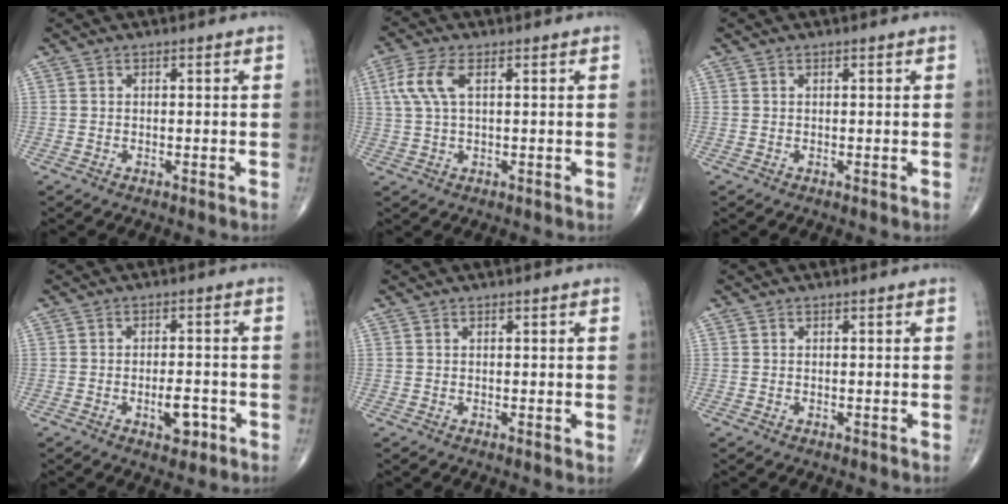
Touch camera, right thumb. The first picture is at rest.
{"total": 6.2, "force": [1.8, 2.6, 5.4], "torque": [-0.142, 0.014, 0.038]}
{"total": 0.0}
{"total": 4.7, "force": [-1.9, 2.3, 3.7], "torque": [-0.042, 0.008, -0.026]}
{"total": 0.7, "force": [0.3, 0.2, 0.6], "torque": [-0.011, -0.002, 0.003]}
{"total": 0.0}